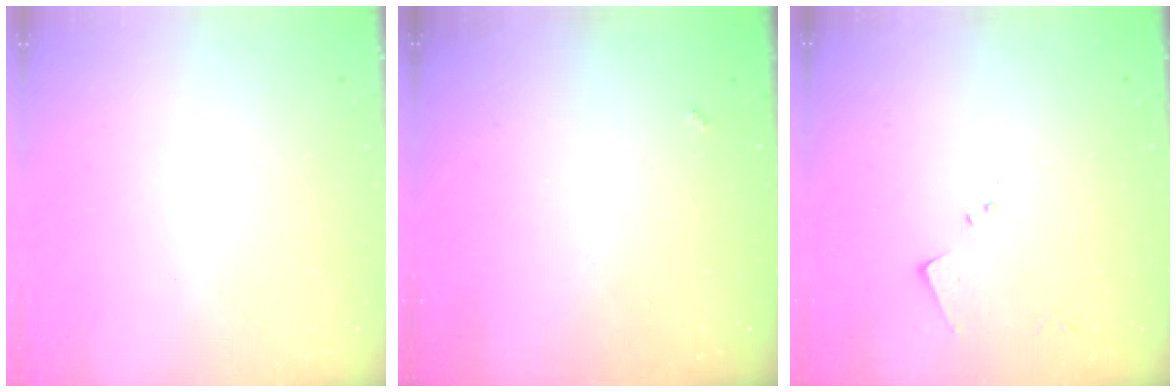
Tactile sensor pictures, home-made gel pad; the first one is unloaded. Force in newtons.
{"total": 1.3, "press": 1.3, "slide": 0.4}
{"total": 4.9, "press": 4.9, "slide": 0.5}